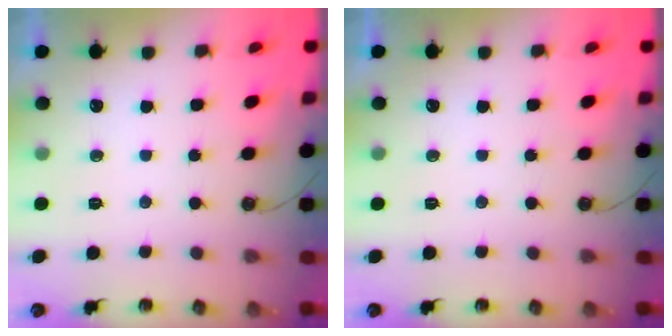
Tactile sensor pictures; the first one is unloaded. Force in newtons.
{"total": 0.0}